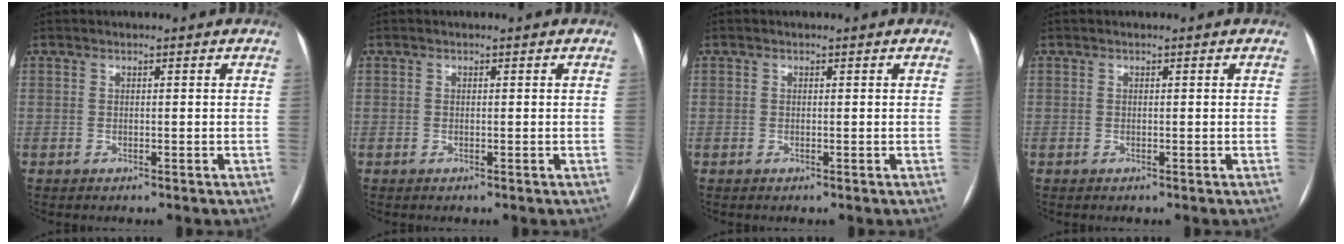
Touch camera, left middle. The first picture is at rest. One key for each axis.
{"total": 0.0}
{"total": 0.0}
{"total": 0.0}